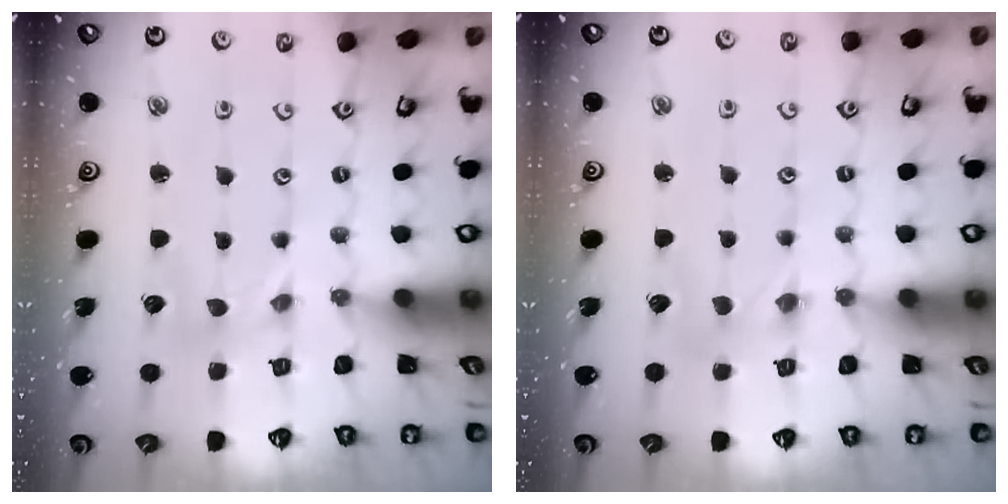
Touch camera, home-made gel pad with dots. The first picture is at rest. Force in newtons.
{"total": 0.0}